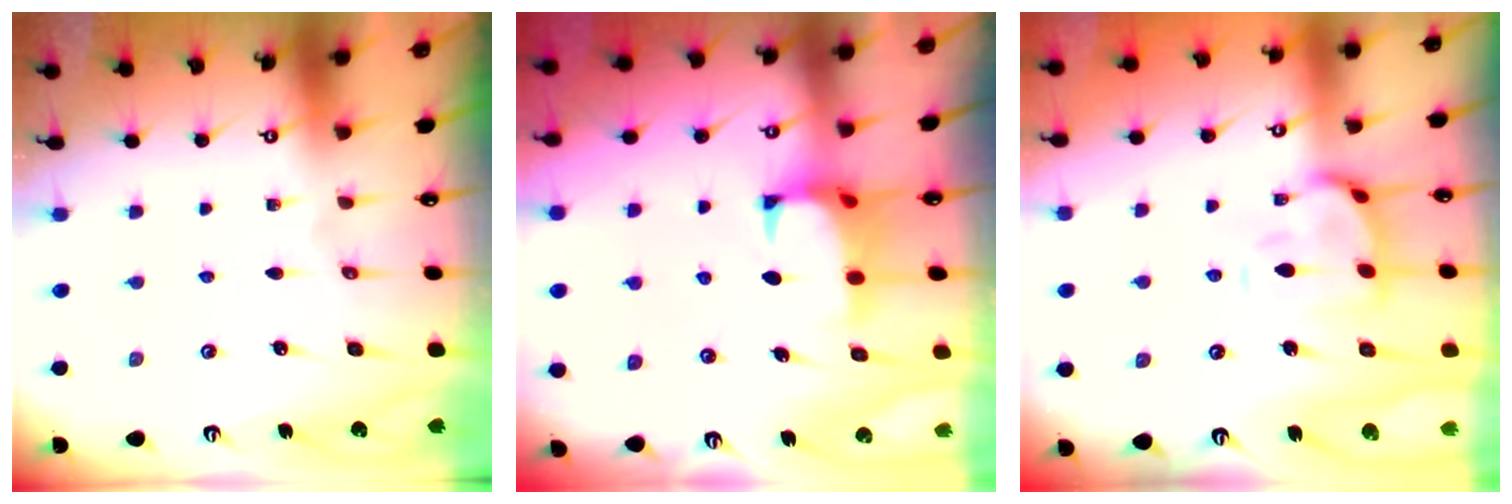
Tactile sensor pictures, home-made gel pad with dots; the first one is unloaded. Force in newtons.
{"total": 1.7, "press": 1.3, "slide": 1.1}
{"total": 4.5, "press": 4.4, "slide": 0.7}